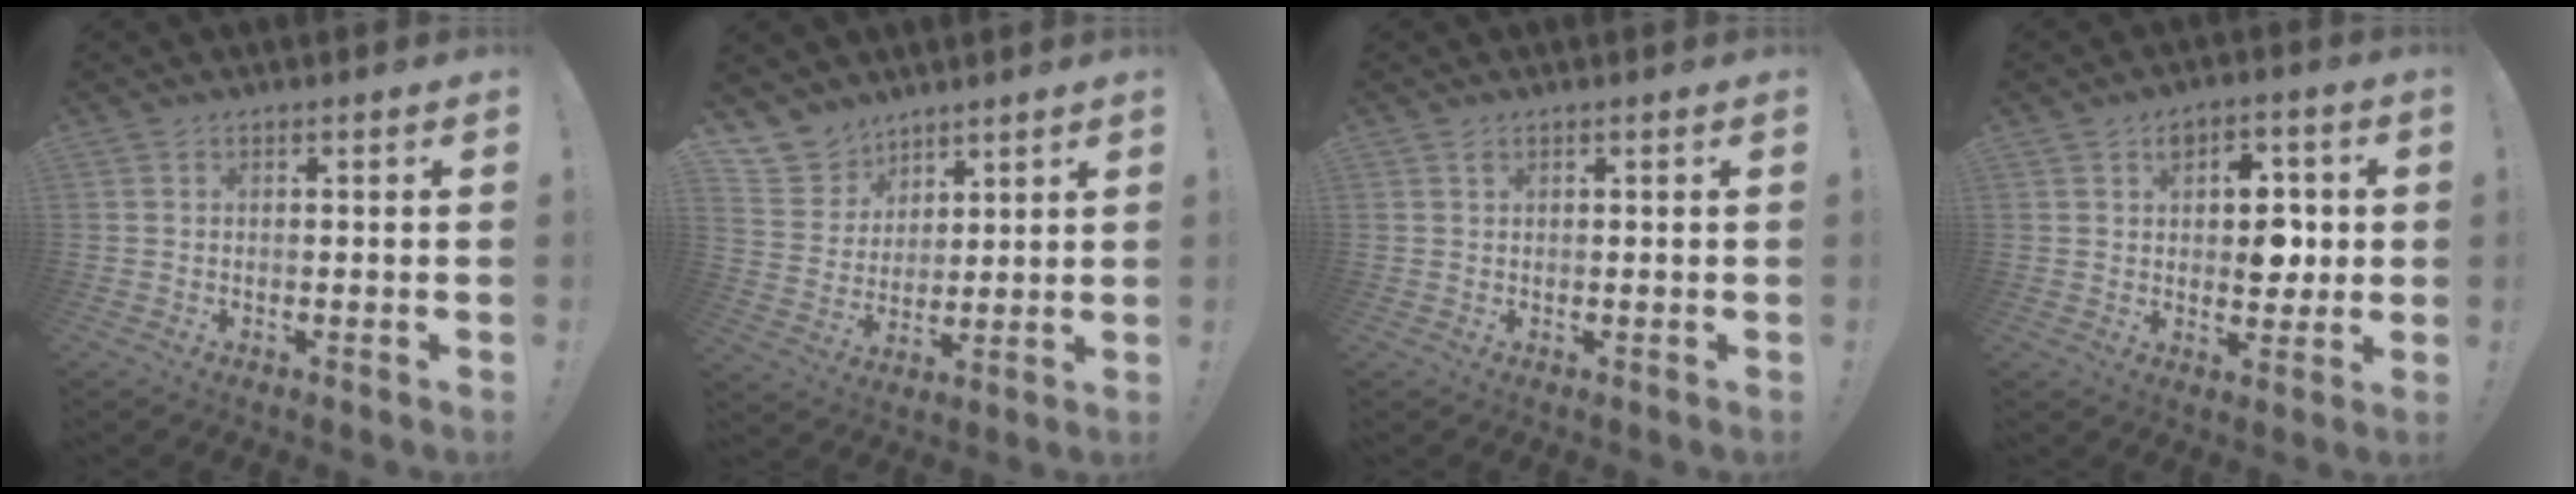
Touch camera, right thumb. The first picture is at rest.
{"total": 9.4, "force": [7.2, 5.9, 0.9], "torque": [-0.037, -0.056, 0.146]}
{"total": 0.9, "force": [0.5, 0.4, 0.6], "torque": [-0.013, 0.000, 0.010]}
{"total": 9.1, "force": [1.4, 6.8, 5.9], "torque": [-0.063, 0.000, 0.024]}